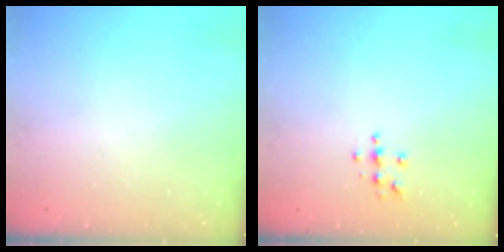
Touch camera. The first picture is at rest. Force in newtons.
{"total": 4.0, "press": 4.0, "slide": 0.4}